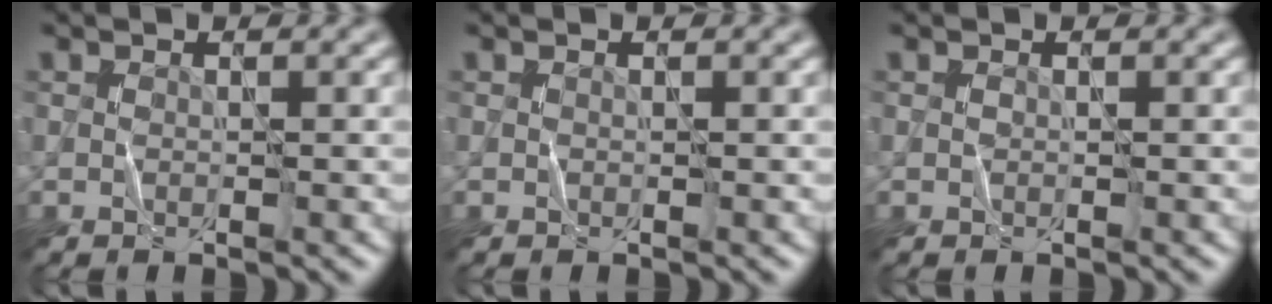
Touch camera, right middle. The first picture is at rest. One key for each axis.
{"total": 0.0}
{"total": 0.0}